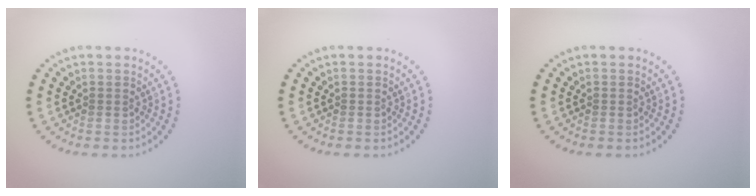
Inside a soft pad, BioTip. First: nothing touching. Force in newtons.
{"total": 0.0}
{"total": 0.0}